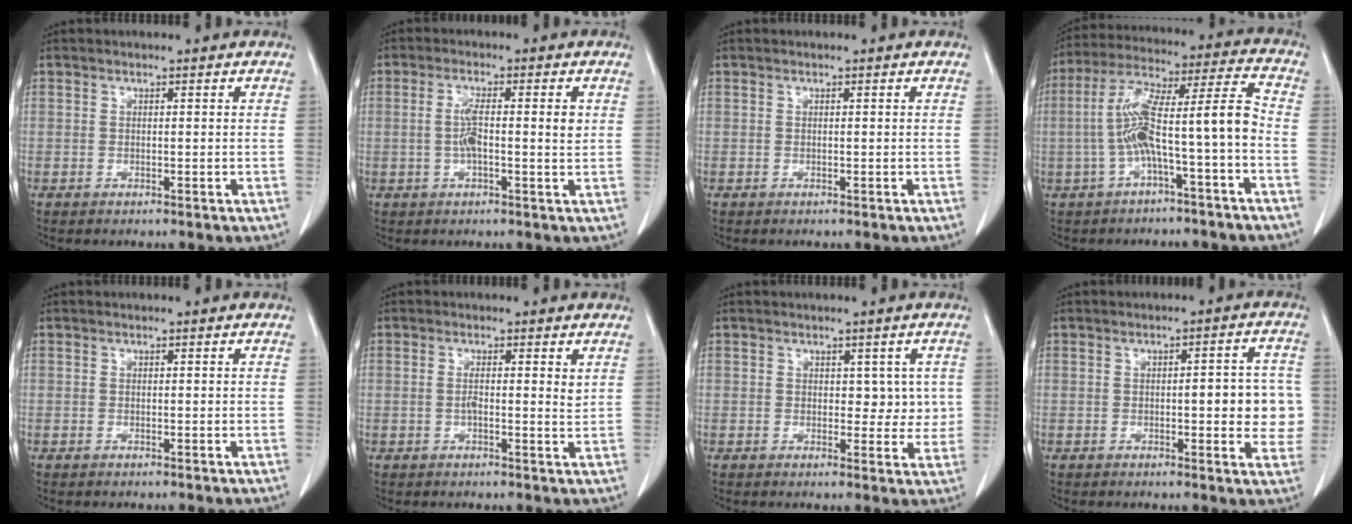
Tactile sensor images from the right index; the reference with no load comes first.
{"total": 5.0, "force": [0.3, 0.7, 4.9], "torque": [-0.096, 0.006, 0.002]}
{"total": 0.0}
{"total": 11.8, "force": [-2.9, 0.4, 11.4], "torque": [-0.214, 0.041, -0.049]}
{"total": 0.0}
{"total": 2.5, "force": [0.6, 0.4, 2.4], "torque": [-0.040, 0.001, 0.008]}
{"total": 3.6, "force": [0.7, 2.5, 2.5], "torque": [-0.014, 0.002, 0.009]}
{"total": 7.5, "force": [-0.4, 2.4, 7.1], "torque": [-0.073, 0.011, -0.006]}